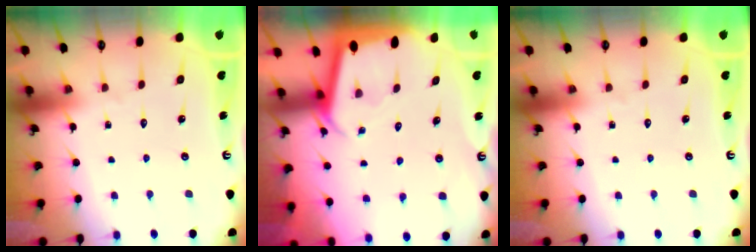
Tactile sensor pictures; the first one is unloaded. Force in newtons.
{"total": 2.0, "press": 2.0, "slide": 0.1}
{"total": 0.0}